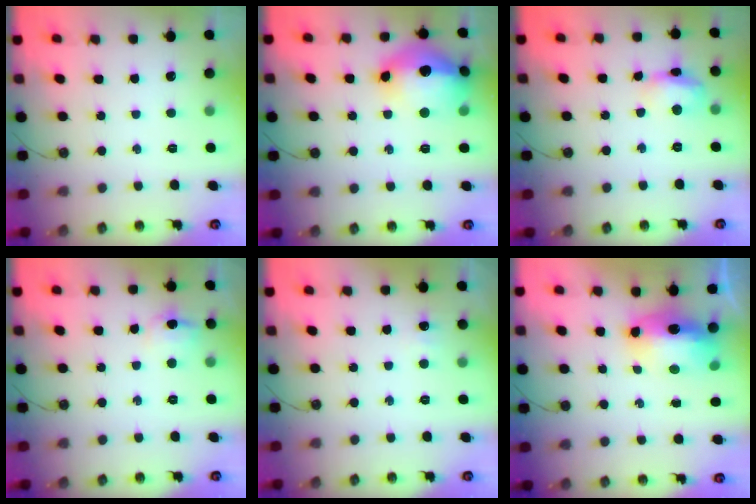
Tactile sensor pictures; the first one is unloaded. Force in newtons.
{"total": 19.3, "press": 19.2, "slide": 1.6}
{"total": 11.3, "press": 11.3, "slide": 0.9}
{"total": 6.6, "press": 6.5, "slide": 1.2}
{"total": 3.9, "press": 3.8, "slide": 0.5}
{"total": 12.7, "press": 12.7, "slide": 1.4}